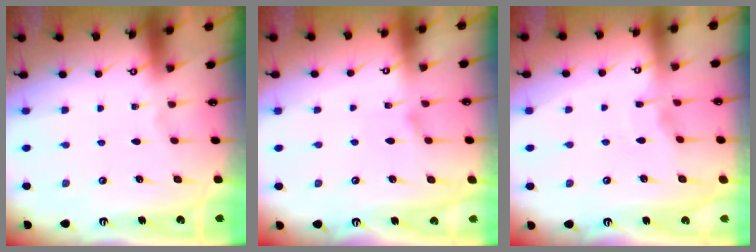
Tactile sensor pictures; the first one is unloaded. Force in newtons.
{"total": 4.4, "press": 4.4, "slide": 0.5}
{"total": 2.7, "press": 2.6, "slide": 0.4}